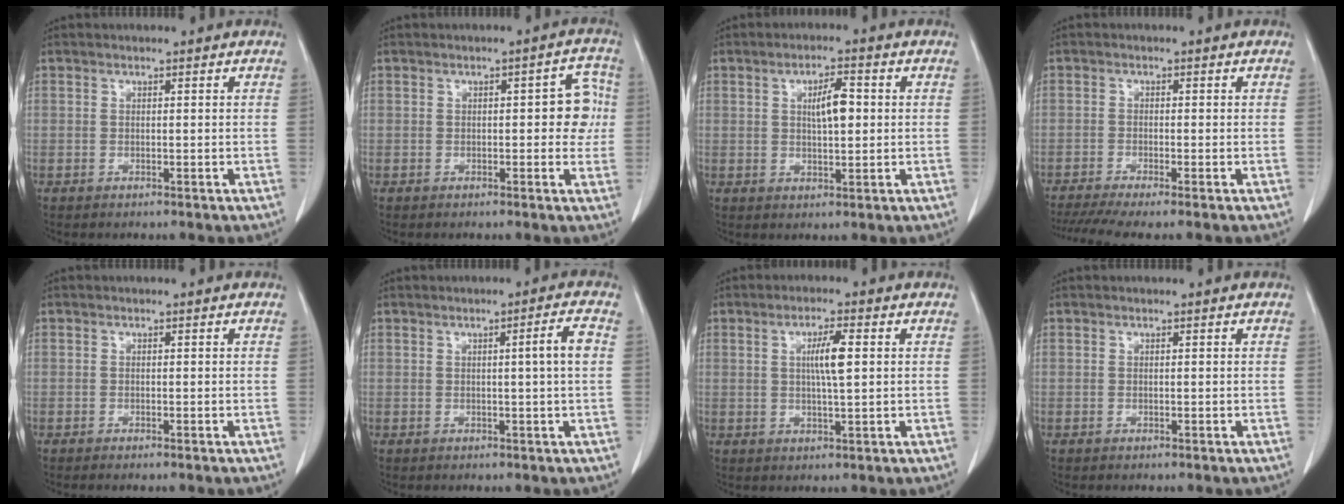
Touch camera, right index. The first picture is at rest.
{"total": 5.2, "force": [0.2, 2.3, 4.7], "torque": [-0.043, 0.022, -0.001]}
{"total": 4.9, "force": [0.8, 1.3, 4.7], "torque": [-0.080, 0.005, 0.015]}
{"total": 6.5, "force": [-5.2, -0.1, 3.9], "torque": [-0.064, -0.012, -0.086]}
{"total": 0.9, "force": [-0.7, 0.0, 0.5], "torque": [-0.009, -0.001, -0.009]}
{"total": 3.4, "force": [0.2, -0.7, 3.3], "torque": [-0.048, 0.000, 0.004]}
{"total": 4.8, "force": [0.9, 0.3, 4.8], "torque": [-0.085, -0.001, 0.016]}
{"total": 0.0}